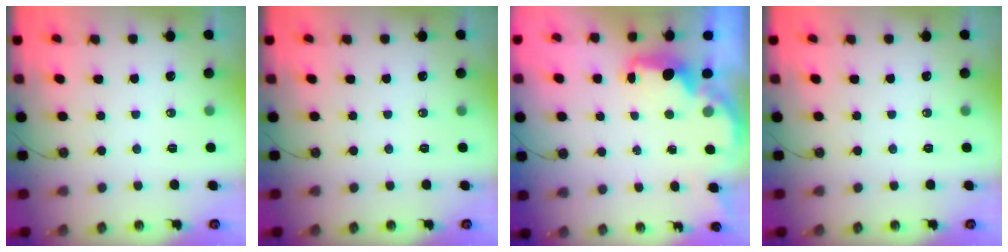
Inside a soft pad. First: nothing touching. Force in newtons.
{"total": 0.0}
{"total": 2.2, "press": 2.1, "slide": 0.7}
{"total": 0.0}